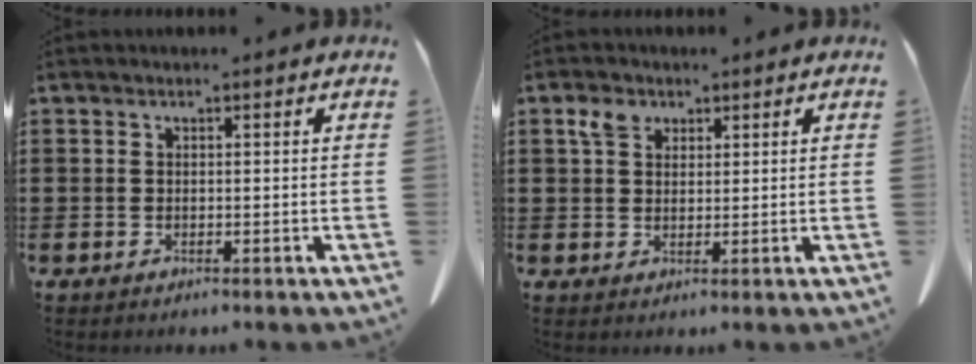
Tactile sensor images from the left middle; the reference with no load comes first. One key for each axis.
{"total": 3.0, "fx": 1.8, "fy": 2.0, "fz": 1.2, "tx": -0.032, "ty": 0.006, "tz": 0.033}